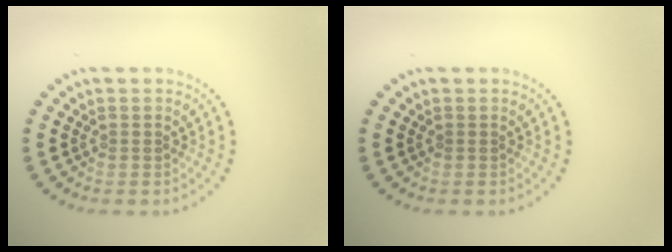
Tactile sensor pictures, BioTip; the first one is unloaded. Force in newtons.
{"total": 0.0}